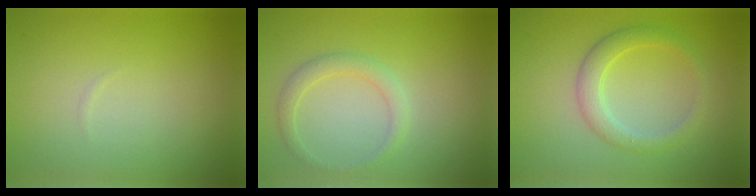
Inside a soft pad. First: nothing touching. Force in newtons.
{"total": 1.7, "press": 1.7, "slide": 0.2}
{"total": 2.8, "press": 2.8, "slide": 0.3}